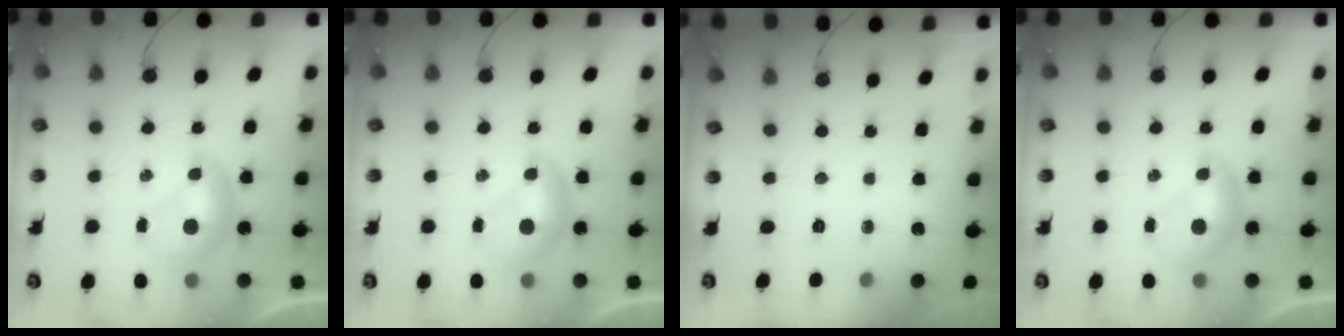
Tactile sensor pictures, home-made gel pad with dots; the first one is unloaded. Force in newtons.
{"total": 0.0}
{"total": 0.0}
{"total": 0.0}